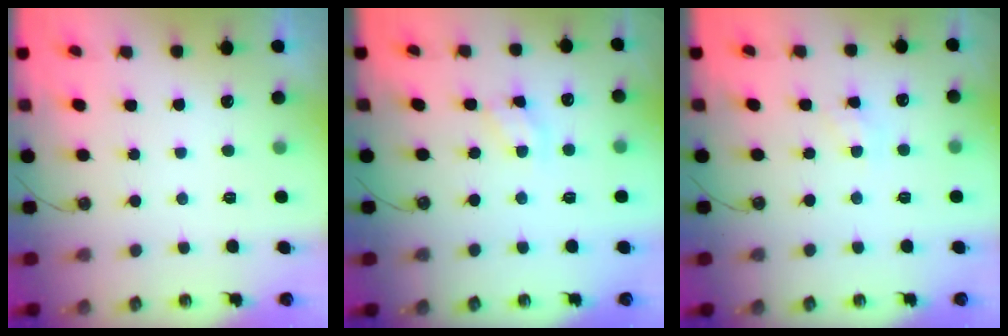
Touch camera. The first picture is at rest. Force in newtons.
{"total": 2.9, "press": 2.9, "slide": 0.4}
{"total": 6.1, "press": 6.1, "slide": 0.8}